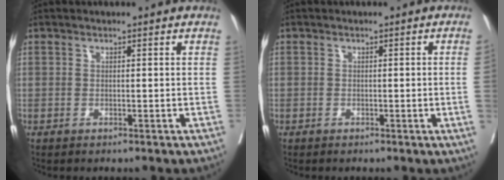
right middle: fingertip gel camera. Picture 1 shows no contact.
{"total": 1.5, "force": [-0.2, -0.4, 1.4], "torque": [-0.015, 0.000, -0.001]}